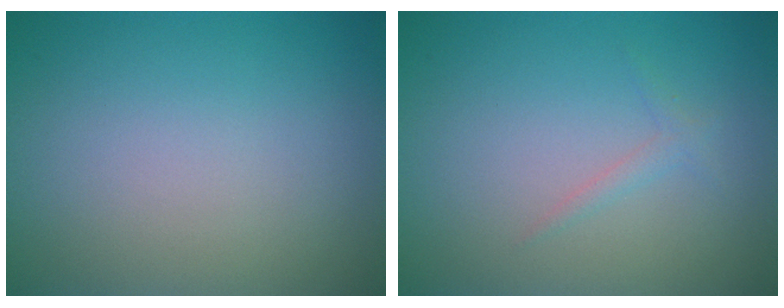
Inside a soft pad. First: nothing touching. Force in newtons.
{"total": 0.9, "press": 0.9, "slide": 0.0}